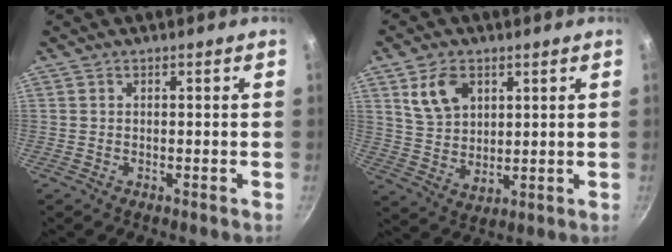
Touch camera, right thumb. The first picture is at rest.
{"total": 9.0, "force": [4.0, 5.9, 5.5], "torque": [-0.084, -0.020, 0.083]}